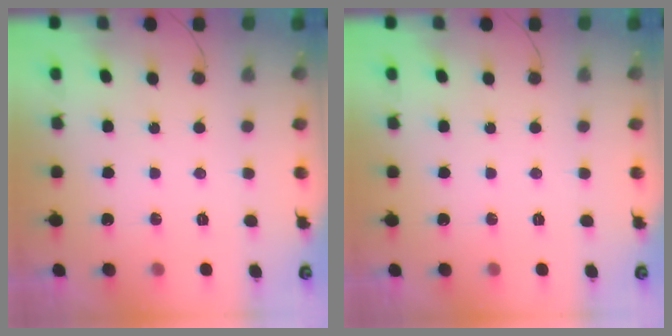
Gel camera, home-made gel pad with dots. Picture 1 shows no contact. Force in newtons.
{"total": 0.0}